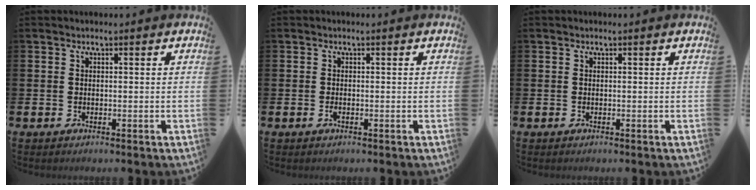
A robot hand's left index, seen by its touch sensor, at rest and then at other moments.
{"total": 0.7, "force": [-0.3, 0.2, 0.5], "torque": [-0.017, 0.001, -0.004]}
{"total": 0.0}